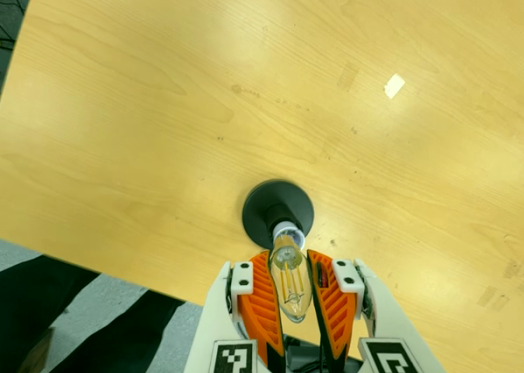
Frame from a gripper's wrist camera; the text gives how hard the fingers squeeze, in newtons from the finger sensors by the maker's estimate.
{"total": 21.7, "left": 24.4, "right": 19.0}